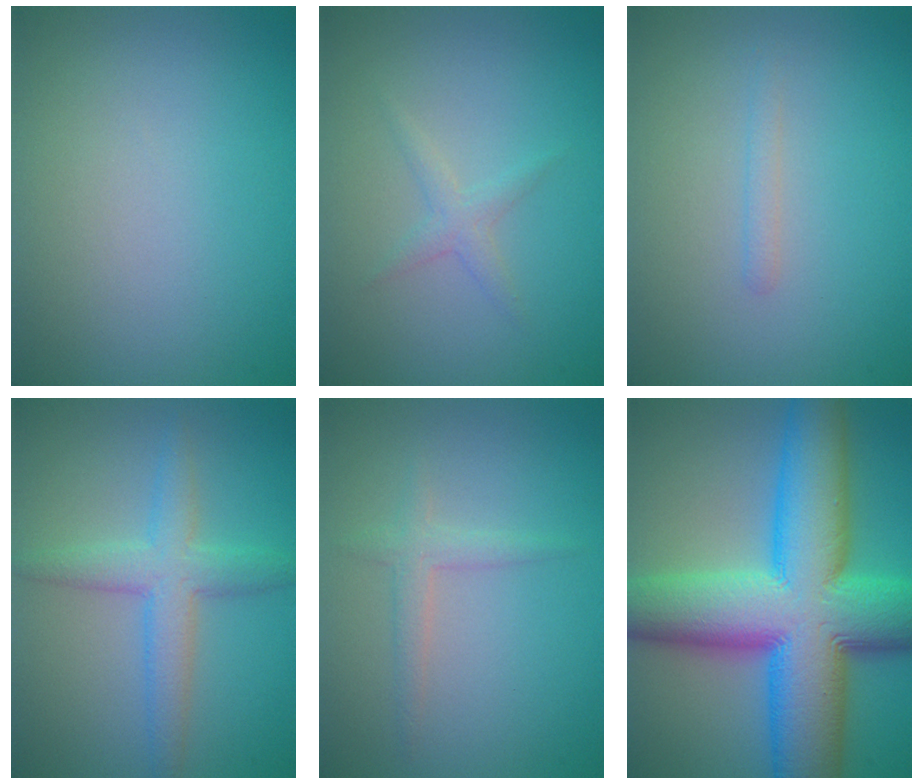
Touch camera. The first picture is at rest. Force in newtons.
{"total": 1.8, "press": 1.8, "slide": 0.1}
{"total": 0.8, "press": 0.8, "slide": 0.0}
{"total": 3.8, "press": 3.8, "slide": 0.1}
{"total": 1.5, "press": 1.5, "slide": 0.1}
{"total": 16.5, "press": 16.5, "slide": 0.2}